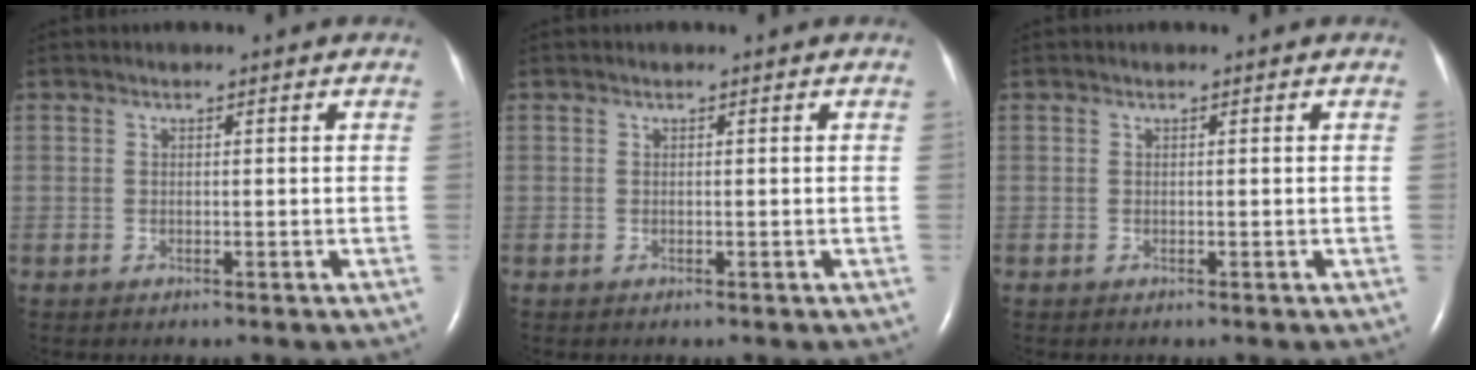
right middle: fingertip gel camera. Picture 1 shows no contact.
{"total": 0.0}
{"total": 0.0}